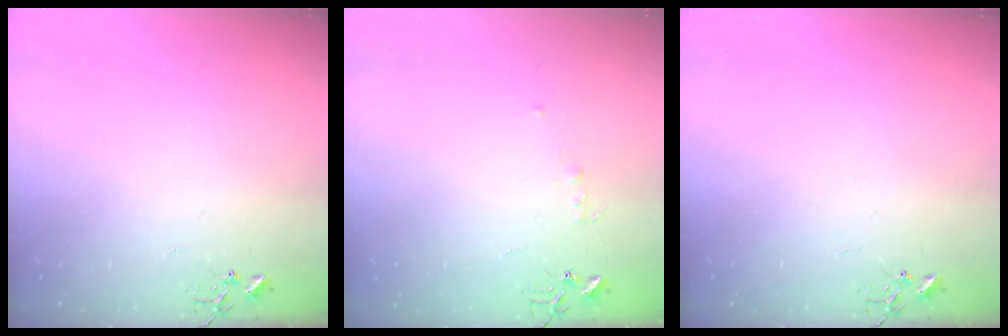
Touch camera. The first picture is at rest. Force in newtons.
{"total": 3.9, "press": 3.9, "slide": 0.4}
{"total": 0.0}